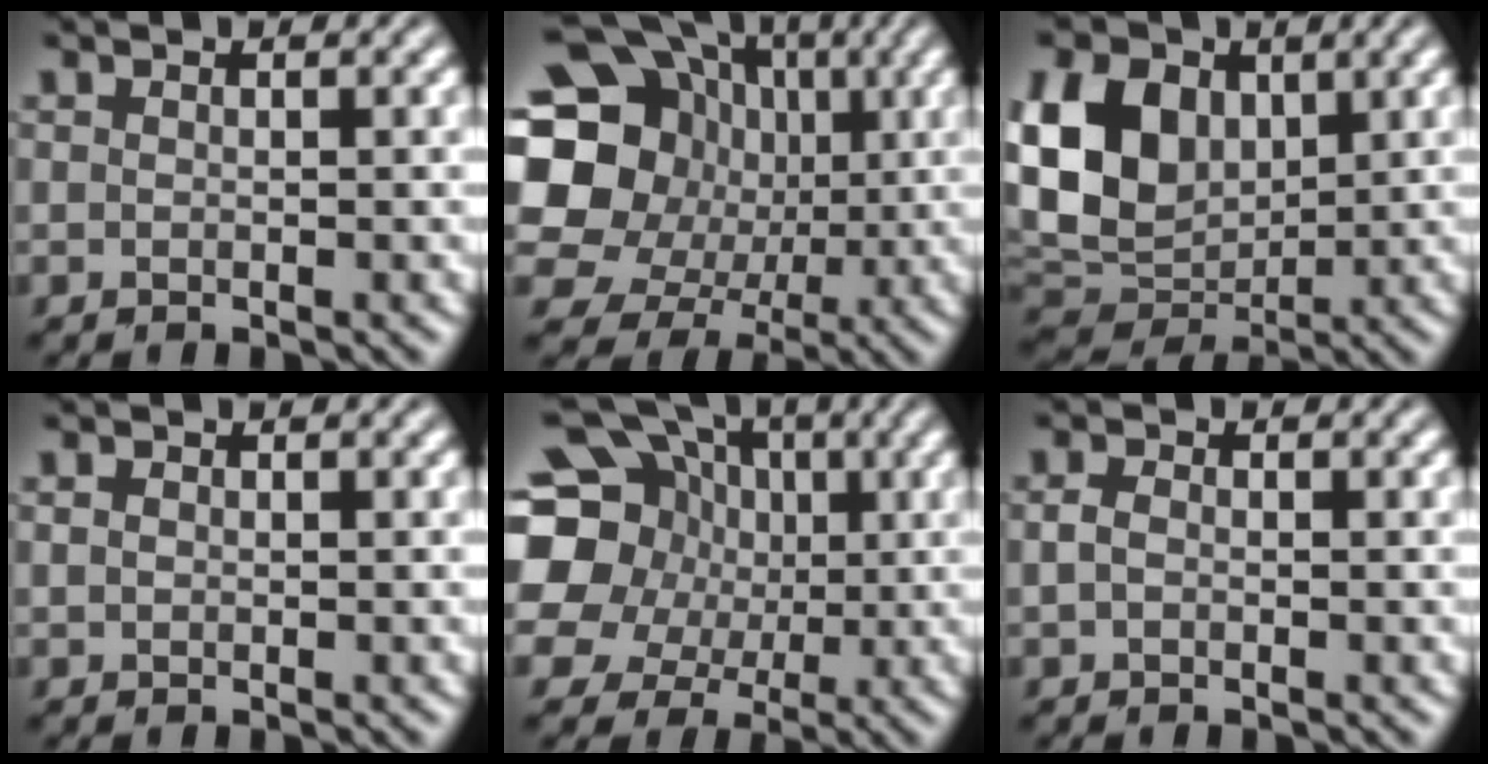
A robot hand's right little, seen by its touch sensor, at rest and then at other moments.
{"total": 18.7, "force": [1.2, 16.9, 7.9], "torque": [-0.181, 0.027, -0.011]}
{"total": 9.9, "force": [2.5, 7.3, 6.2], "torque": [-0.153, 0.010, 0.040]}
{"total": 0.7, "force": [0.1, 0.6, 0.3], "torque": [-0.005, 0.000, 0.001]}
{"total": 19.3, "force": [3.2, 17.3, 8.0], "torque": [-0.179, 0.017, 0.017]}
{"total": 1.2, "force": [-0.1, 0.9, 0.8], "torque": [-0.017, 0.002, -0.006]}